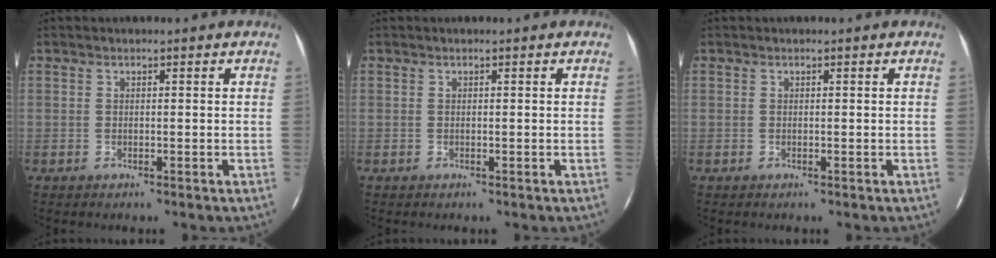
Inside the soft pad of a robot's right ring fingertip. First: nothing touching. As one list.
[{"total": 0.0}, {"total": 0.0}]